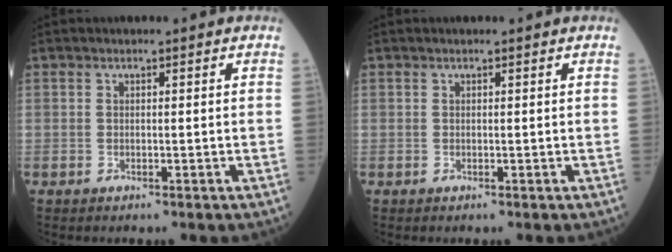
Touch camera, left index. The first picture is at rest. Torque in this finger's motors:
{"motor_torque": [-0.12, 0.02, -0.02, -0.02]}